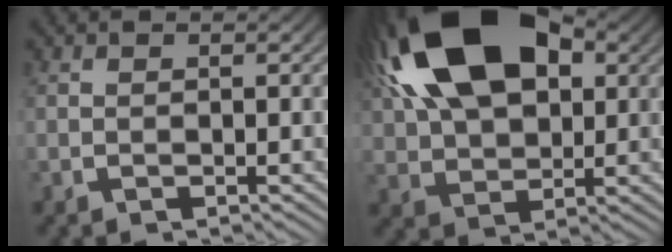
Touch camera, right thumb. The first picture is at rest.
{"total": 14.0, "force": [4.1, 8.5, 10.3], "torque": [-0.210, -0.007, 0.080]}